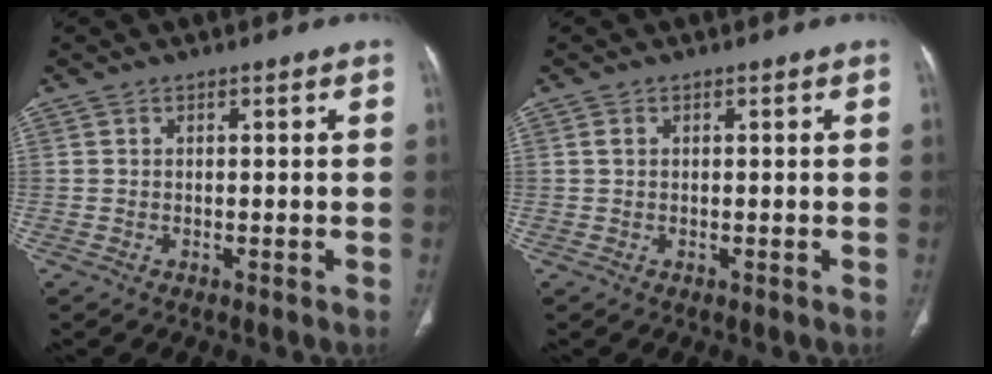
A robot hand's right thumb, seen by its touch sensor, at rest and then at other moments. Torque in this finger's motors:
{"motor_torque": [-0.05, 0.14, 0.29, 0.11, 0.06]}